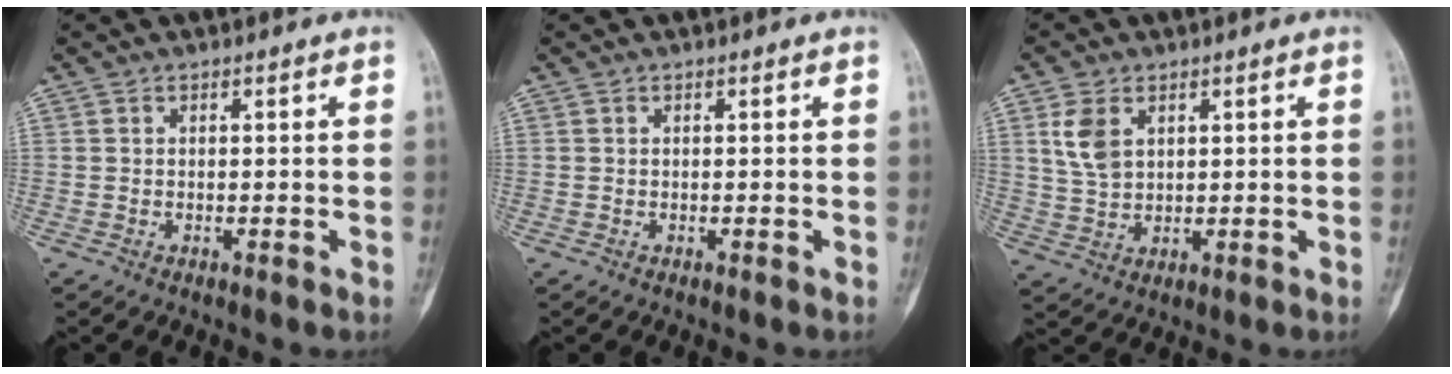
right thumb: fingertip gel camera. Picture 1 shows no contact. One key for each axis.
{"total": 0.0}
{"total": 6.3, "fx": 2.5, "fy": 4.1, "fz": 4.2, "tx": -0.072, "ty": -0.006, "tz": 0.056}